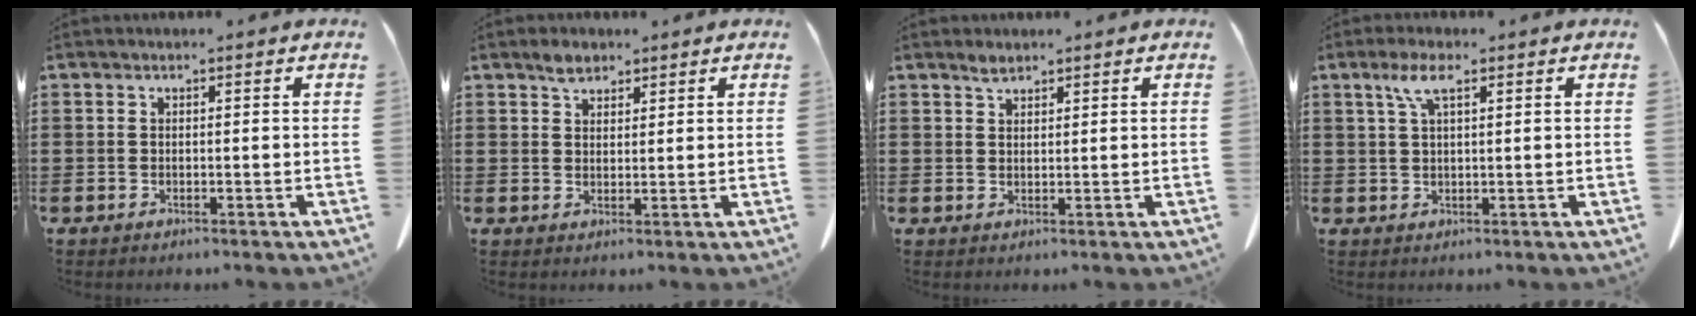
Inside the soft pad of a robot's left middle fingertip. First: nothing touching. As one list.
[{"total": 2.5, "force": [2.0, 1.2, 0.9], "torque": [-0.014, 0.000, 0.035]}, {"total": 1.8, "force": [1.5, 0.5, 0.8], "torque": [-0.019, 0.001, 0.027]}, {"total": 4.2, "force": [2.1, 1.1, 3.5], "torque": [-0.075, 0.009, 0.035]}]